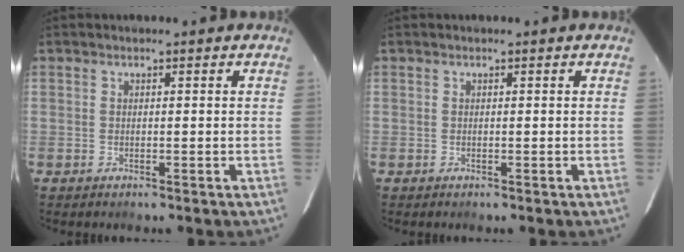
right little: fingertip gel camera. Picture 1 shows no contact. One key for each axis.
{"total": 0.0}